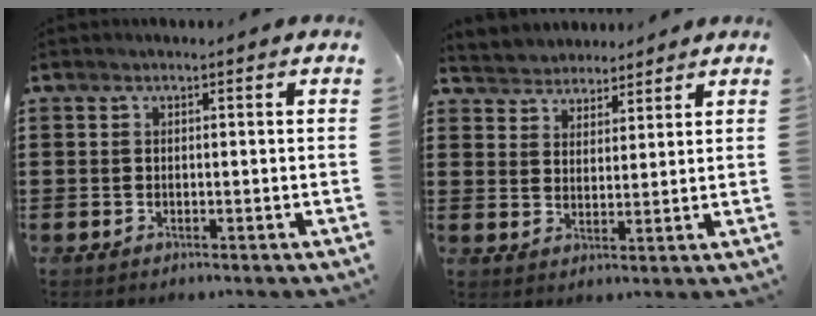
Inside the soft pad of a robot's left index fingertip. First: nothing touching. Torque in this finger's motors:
{"motor_torque": [2.14, 0.00, 0.42, 0.13]}